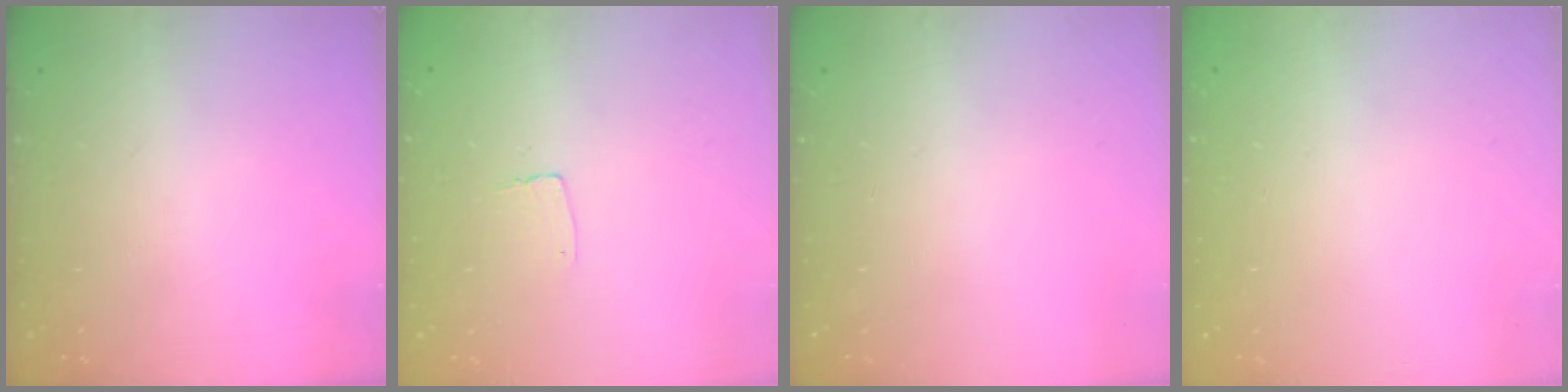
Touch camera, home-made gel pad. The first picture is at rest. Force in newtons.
{"total": 3.8, "press": 3.8, "slide": 0.2}
{"total": 0.0}
{"total": 0.0}